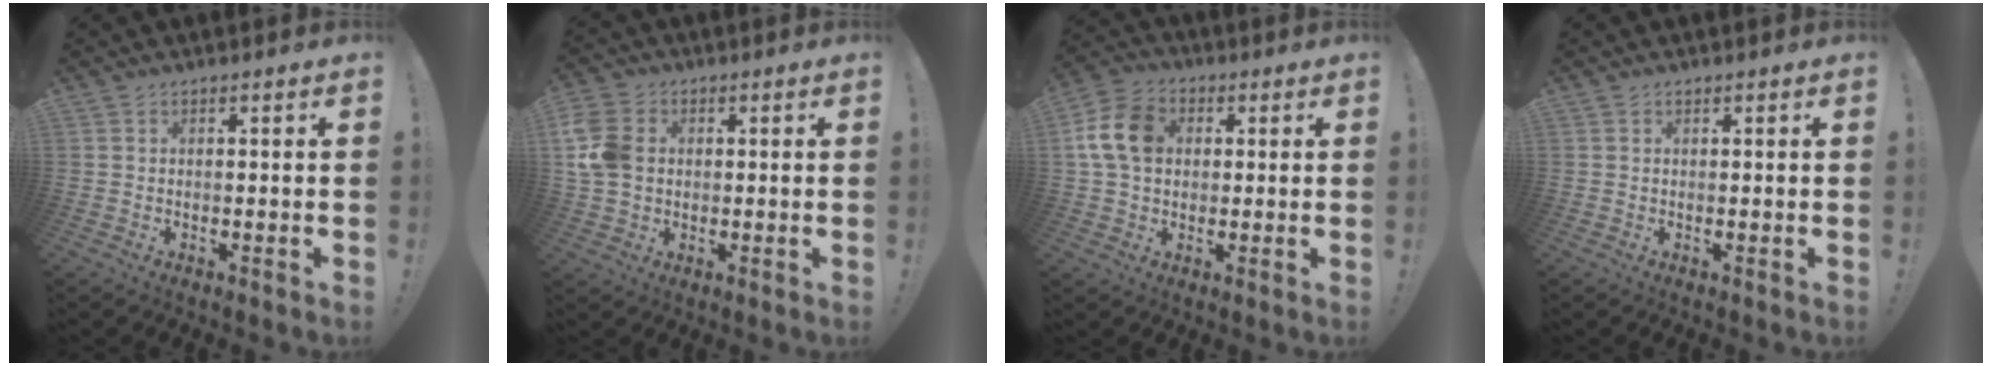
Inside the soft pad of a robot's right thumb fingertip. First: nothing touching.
{"total": 11.5, "force": [1.3, 9.2, 6.8], "torque": [-0.146, 0.006, 0.028]}
{"total": 13.2, "force": [2.3, 10.0, 8.2], "torque": [-0.148, 0.013, 0.050]}
{"total": 0.0}